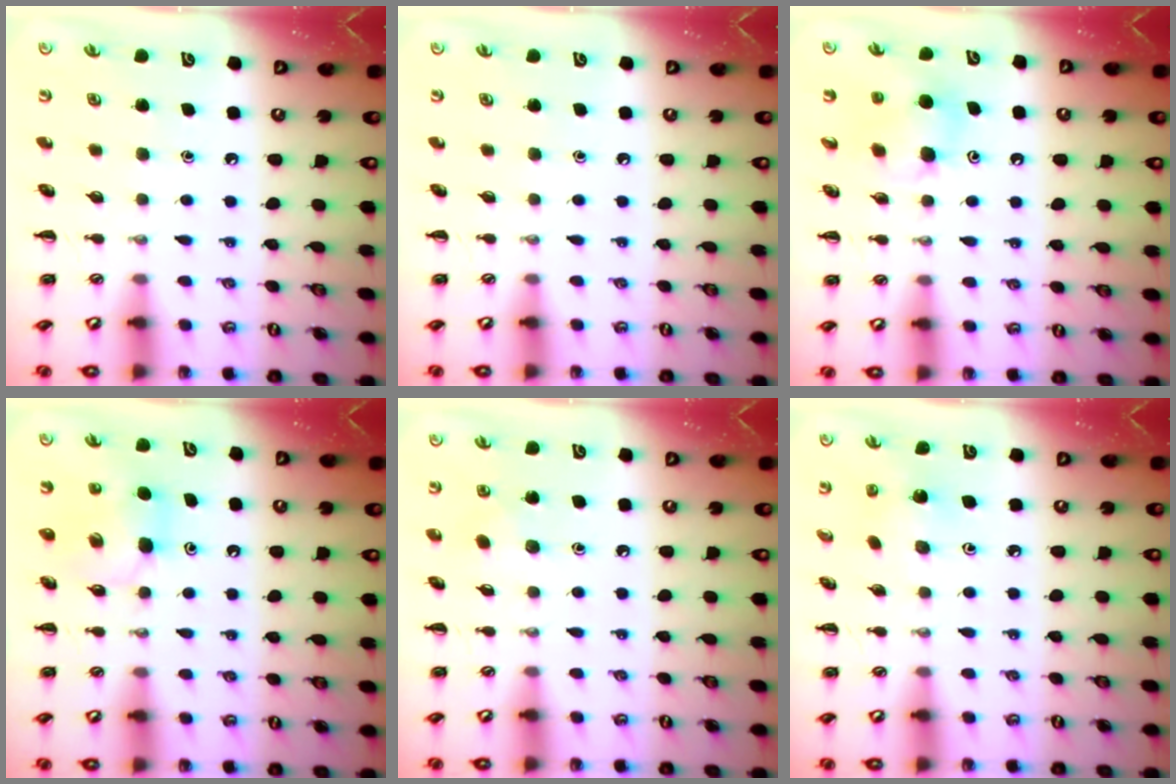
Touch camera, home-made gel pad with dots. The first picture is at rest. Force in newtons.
{"total": 0.0}
{"total": 6.9, "press": 6.8, "slide": 1.0}
{"total": 5.8, "press": 5.7, "slide": 1.1}
{"total": 5.3, "press": 5.2, "slide": 1.0}
{"total": 2.0, "press": 1.9, "slide": 0.8}